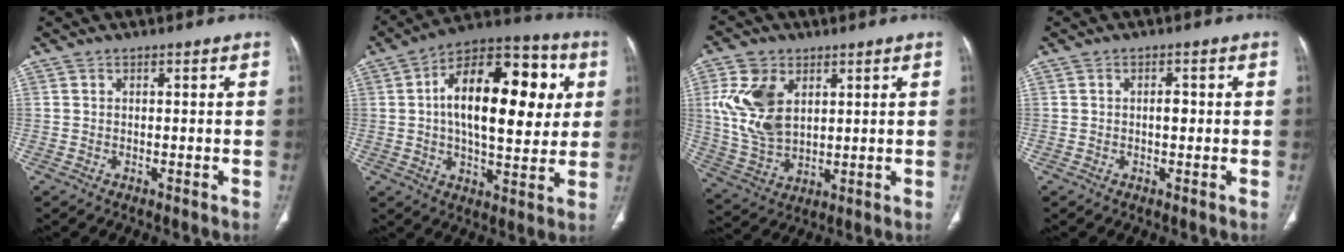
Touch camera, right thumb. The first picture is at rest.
{"total": 23.2, "force": [4.2, 11.3, 19.8], "torque": [-0.267, 0.016, 0.051]}
{"total": 8.0, "force": [1.7, 6.0, 5.1], "torque": [-0.083, -0.006, 0.037]}
{"total": 1.6, "force": [-0.1, 0.8, 1.3], "torque": [-0.017, 0.002, -0.003]}